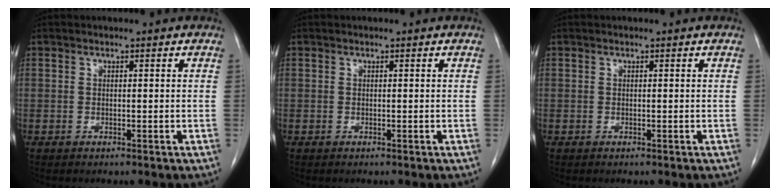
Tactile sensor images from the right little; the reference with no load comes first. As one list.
[{"total": 0.0}, {"total": 0.0}]